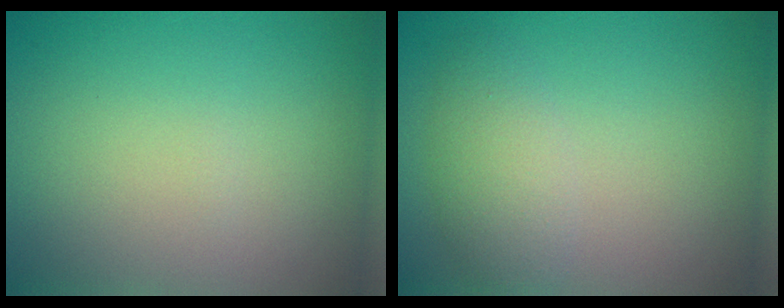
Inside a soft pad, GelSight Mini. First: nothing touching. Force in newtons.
{"total": 2.6, "press": 2.6, "slide": 0.1}